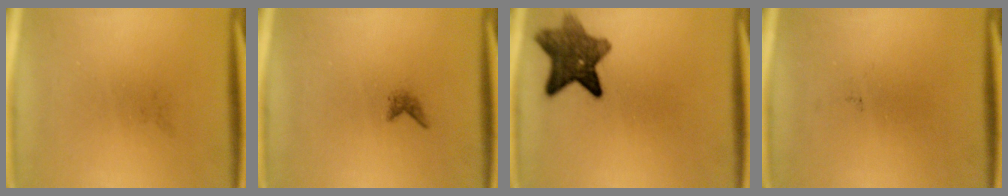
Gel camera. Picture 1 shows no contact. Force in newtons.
{"total": 0.8}
{"total": 8.6}
{"total": 0.0}